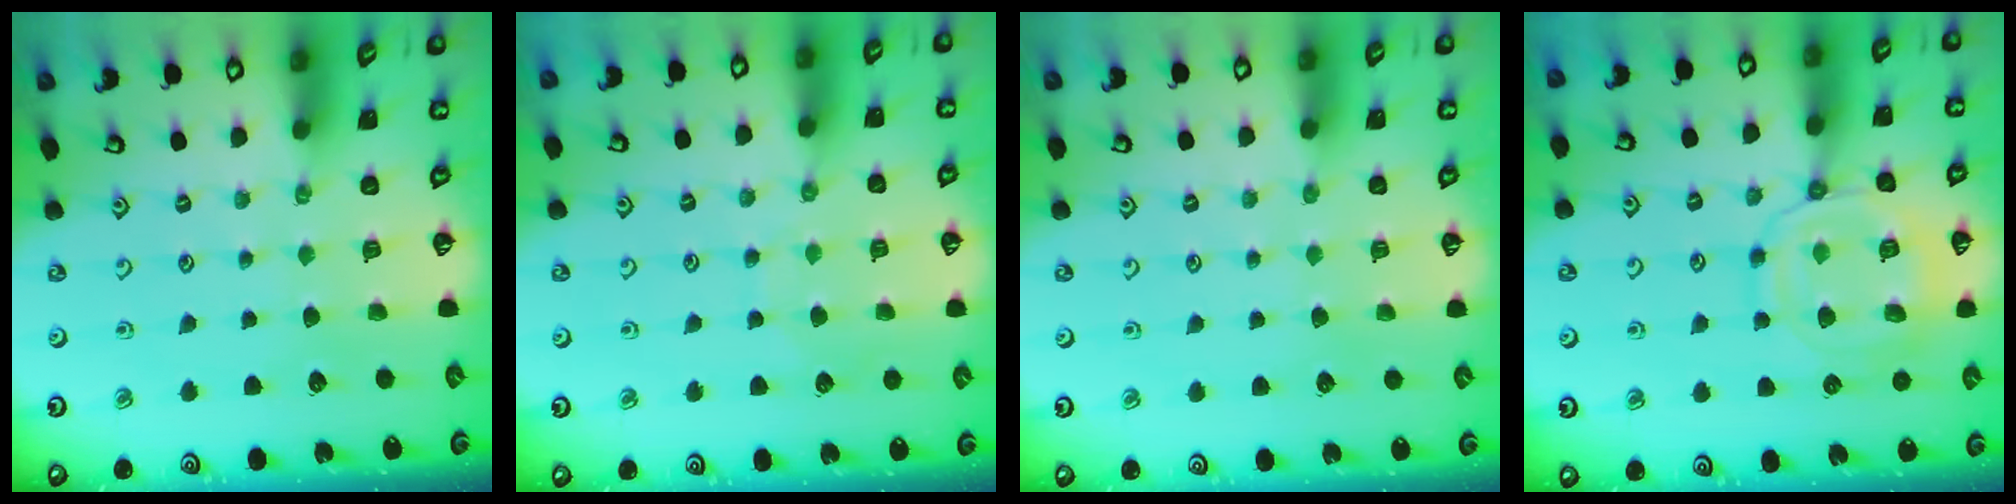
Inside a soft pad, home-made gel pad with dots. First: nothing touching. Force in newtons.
{"total": 4.9, "press": 4.9, "slide": 0.5}
{"total": 0.9, "press": 0.9, "slide": 0.1}
{"total": 13.4, "press": 13.3, "slide": 1.0}